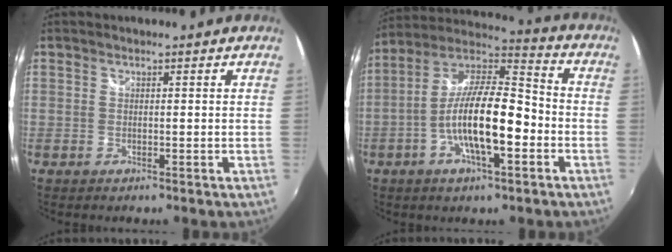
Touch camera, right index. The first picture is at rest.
{"total": 15.7, "force": [-4.3, 4.7, 14.4], "torque": [-0.271, 0.002, -0.083]}